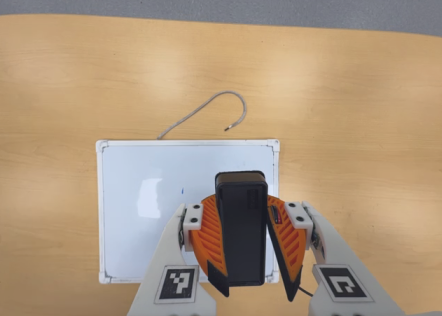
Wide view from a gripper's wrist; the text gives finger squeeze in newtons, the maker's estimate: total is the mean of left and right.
{"total": 11.6, "left": 11.0, "right": 12.1}